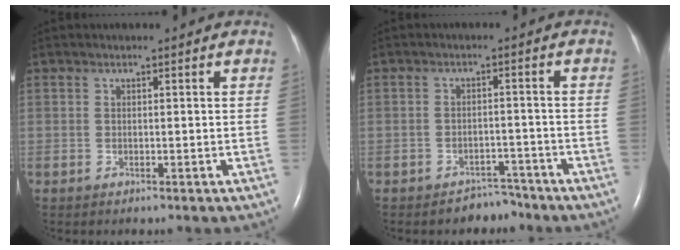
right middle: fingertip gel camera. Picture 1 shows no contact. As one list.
[{"total": 3.0, "force": [-2.7, 1.4, -0.2], "torque": [0.005, 0.006, -0.036]}]